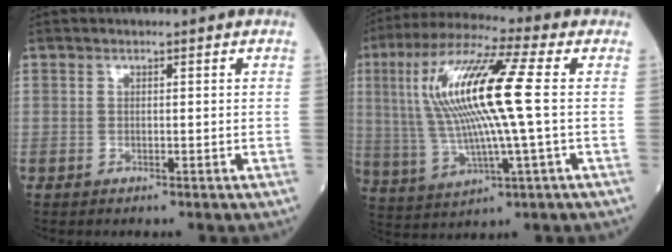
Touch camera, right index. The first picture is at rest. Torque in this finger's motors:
{"motor_torque": [1.89, 0.25, 1.05, 0.21]}